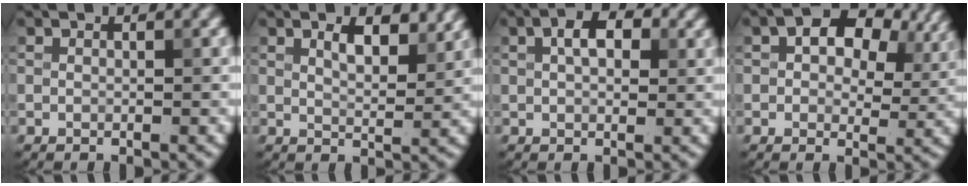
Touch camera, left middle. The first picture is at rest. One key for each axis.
{"total": 3.5, "fx": 2.1, "fy": 1.3, "fz": 2.5, "tx": -0.045, "ty": -0.002, "tz": 0.034}
{"total": 3.7, "fx": 1.2, "fy": 2.1, "fz": 2.8, "tx": -0.046, "ty": 0.008, "tz": 0.018}
{"total": 9.4, "fx": 4.0, "fy": 5.4, "fz": 6.6, "tx": -0.086, "ty": 0.006, "tz": 0.054}